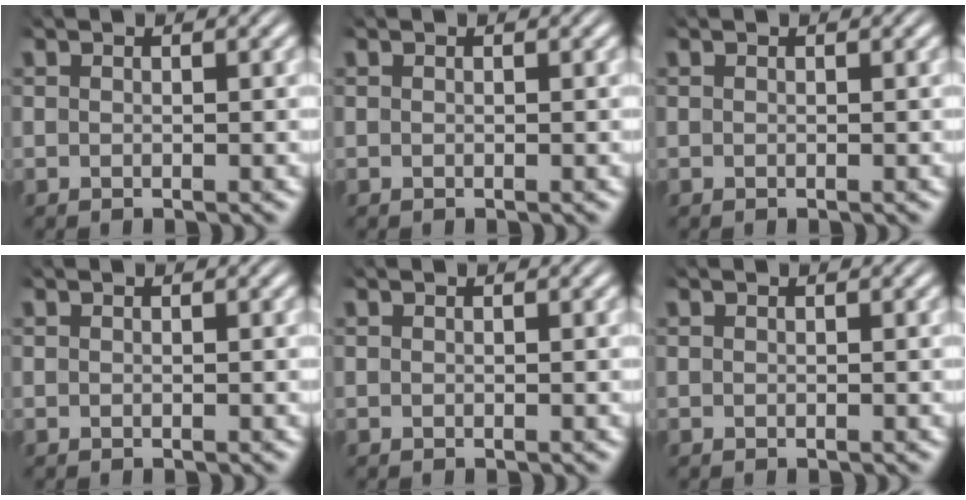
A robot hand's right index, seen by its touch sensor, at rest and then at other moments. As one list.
[{"total": 0.0}, {"total": 0.0}, {"total": 0.0}, {"total": 0.0}, {"total": 0.0}]